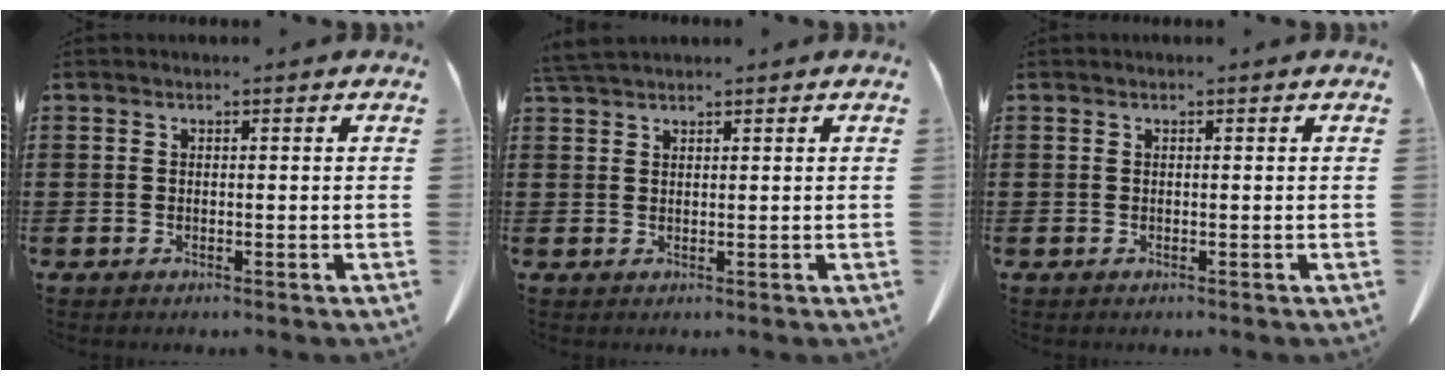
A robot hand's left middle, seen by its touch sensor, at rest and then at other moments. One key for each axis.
{"total": 2.4, "fx": 2.1, "fy": 0.3, "fz": 1.0, "tx": -0.025, "ty": 0.002, "tz": 0.042}
{"total": 0.0}